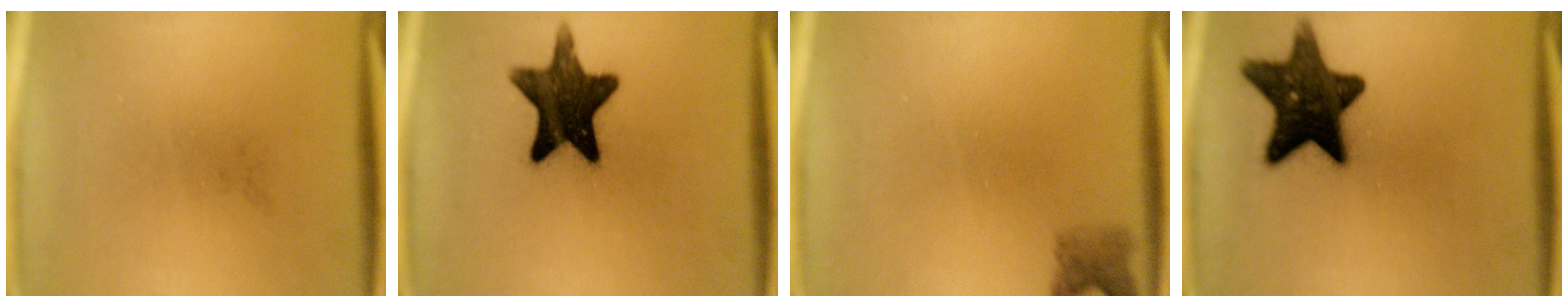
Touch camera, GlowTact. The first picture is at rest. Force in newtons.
{"total": 14.5}
{"total": 2.3}
{"total": 15.0}